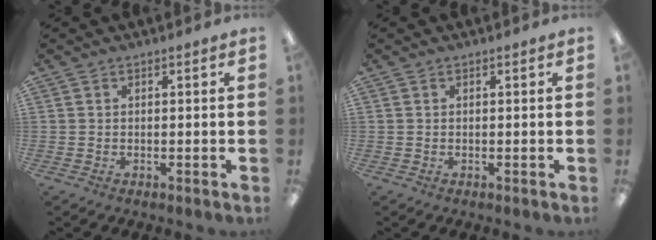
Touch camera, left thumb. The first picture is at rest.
{"total": 0.0}